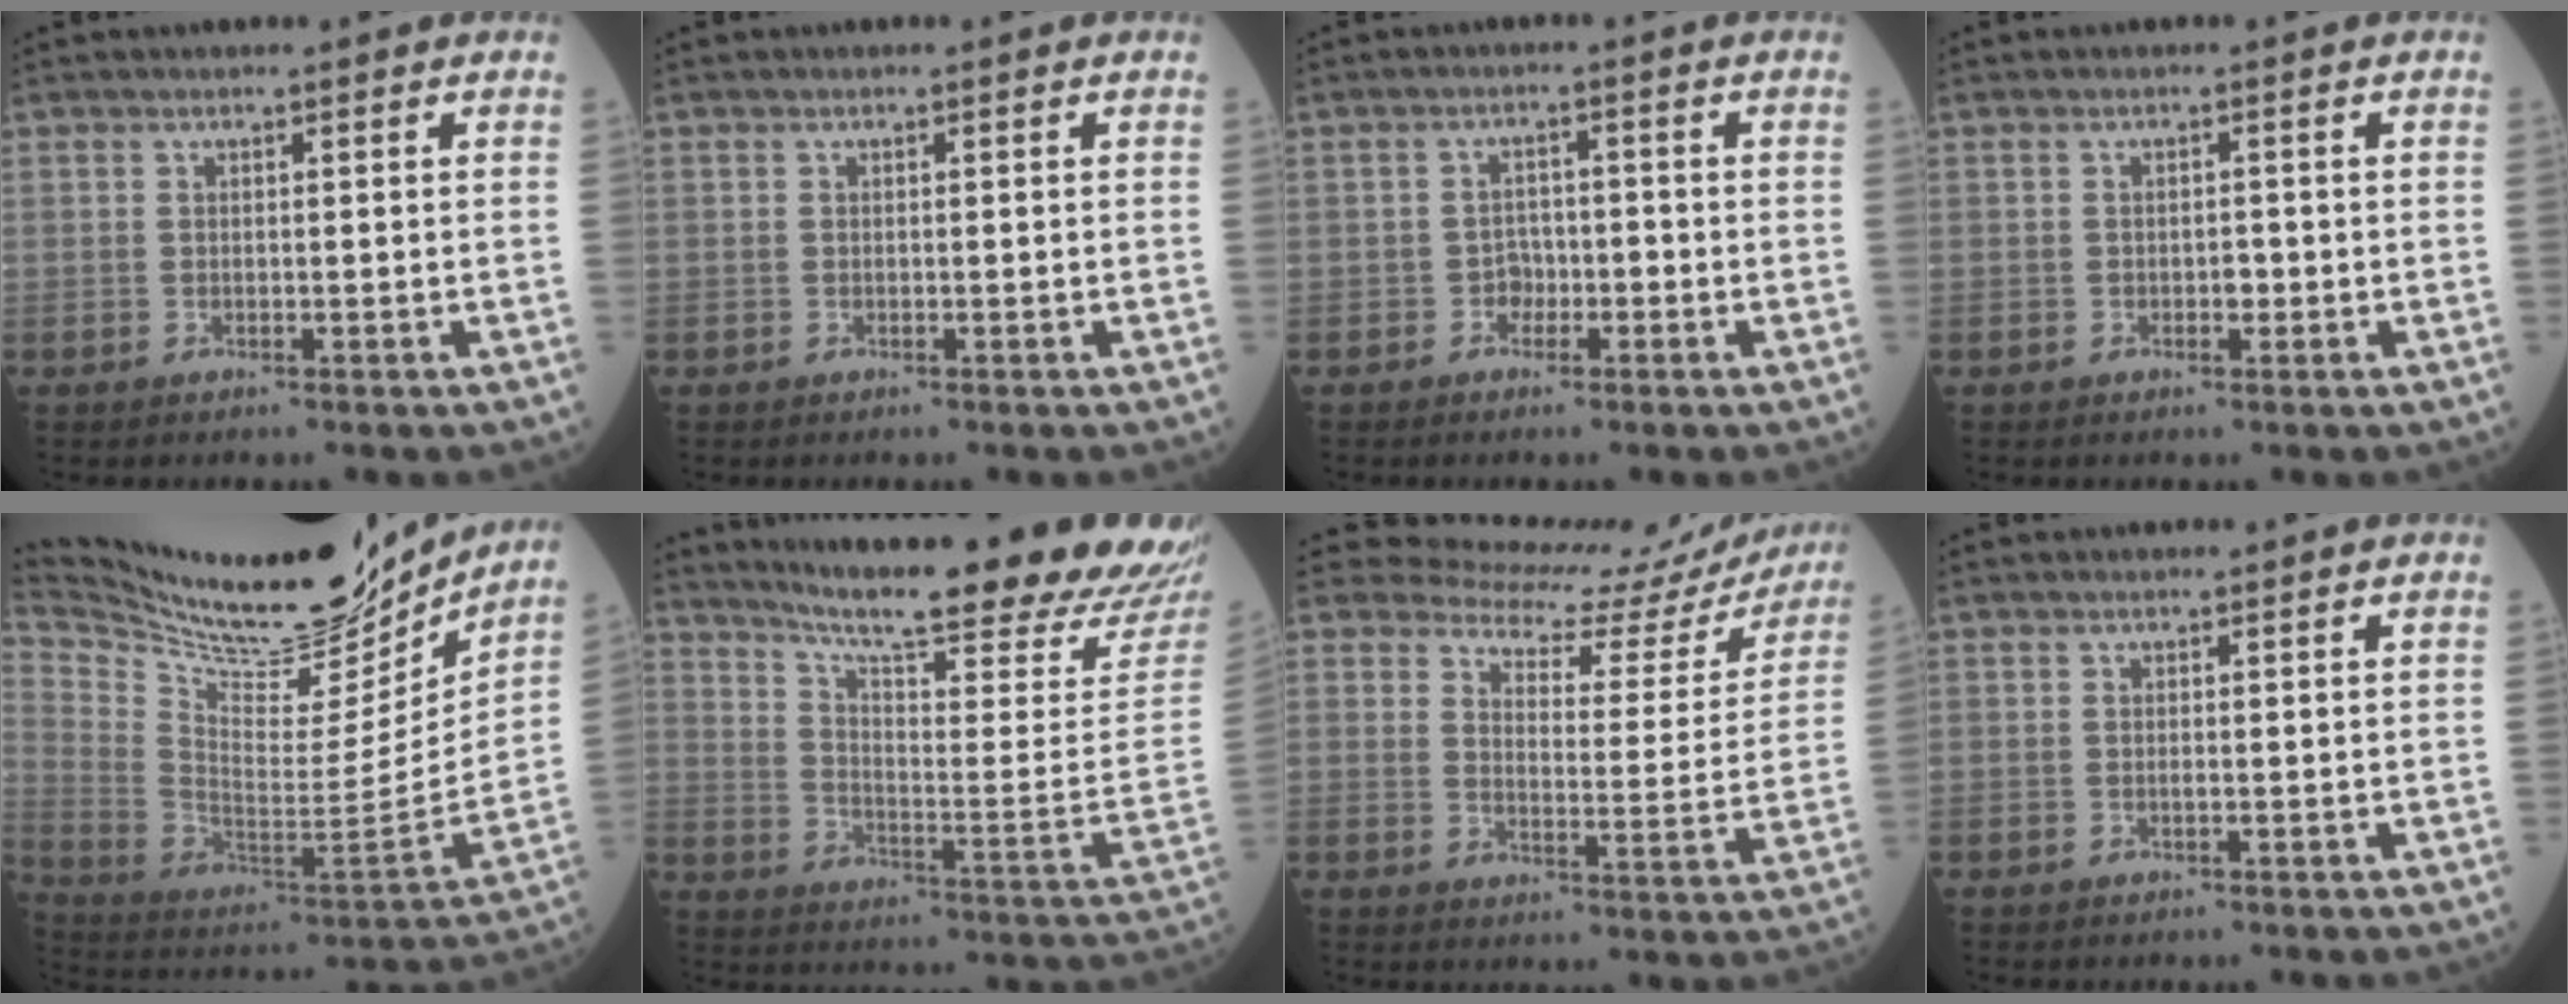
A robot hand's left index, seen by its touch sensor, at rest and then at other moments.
{"total": 0.0}
{"total": 2.3, "force": [-1.4, 1.6, 0.9], "torque": [-0.008, 0.004, -0.026]}
{"total": 1.2, "force": [-0.6, 0.7, 0.8], "torque": [-0.010, -0.001, -0.010]}
{"total": 26.9, "force": [24.0, 5.7, 10.8], "torque": [-0.209, -0.055, 0.370]}
{"total": 27.4, "force": [23.7, 1.6, 13.6], "torque": [-0.226, -0.085, 0.323]}
{"total": 14.3, "force": [13.4, 4.5, 2.2], "torque": [-0.009, -0.038, 0.138]}
{"total": 0.0}